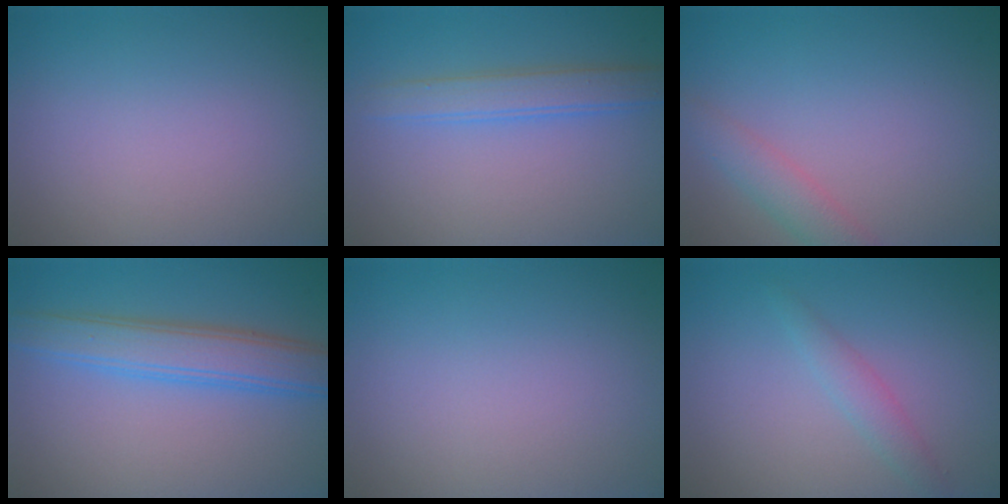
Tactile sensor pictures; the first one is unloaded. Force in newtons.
{"total": 2.8, "press": 2.8, "slide": 0.0}
{"total": 2.5, "press": 2.5, "slide": 0.1}
{"total": 4.9, "press": 4.9, "slide": 0.1}
{"total": 0.0}
{"total": 1.7, "press": 1.7, "slide": 0.1}